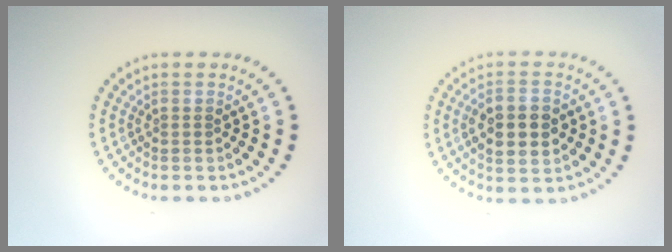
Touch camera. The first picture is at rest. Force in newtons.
{"total": 4.6, "press": 4.6, "slide": 0.3}